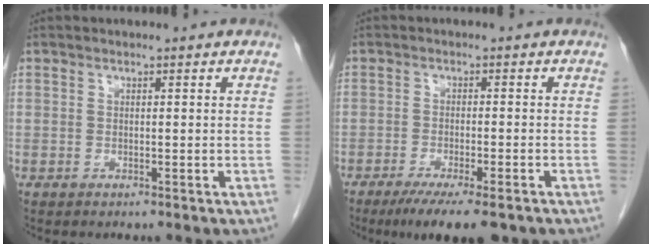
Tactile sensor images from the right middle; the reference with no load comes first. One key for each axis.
{"total": 9.5, "fx": -7.0, "fy": 1.6, "fz": 6.2, "tx": -0.084, "ty": -0.016, "tz": -0.103}